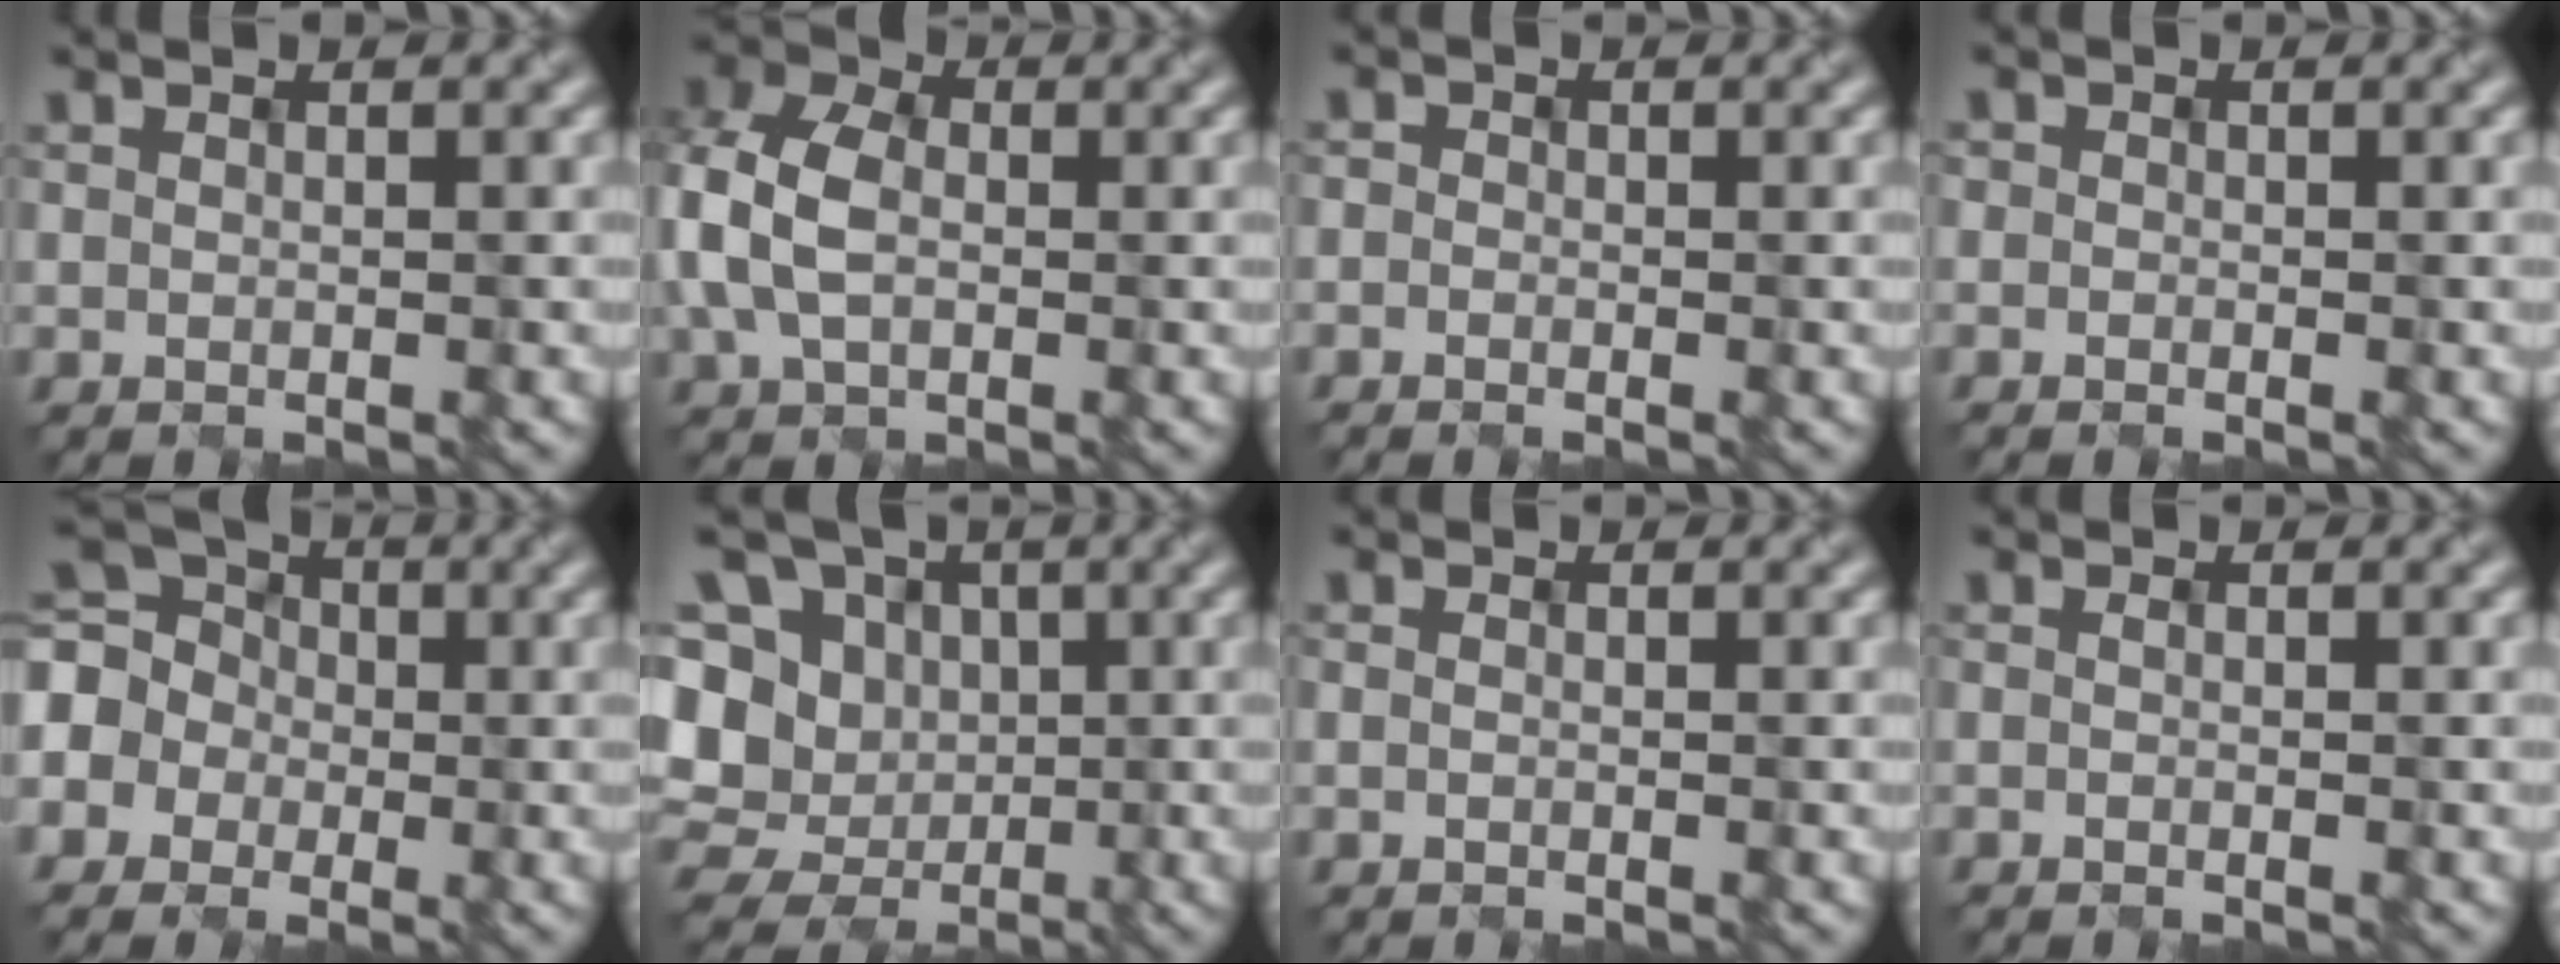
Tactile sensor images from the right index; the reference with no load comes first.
{"total": 6.0, "force": [-1.5, 4.3, 3.9], "torque": [-0.126, 0.001, -0.014]}
{"total": 1.8, "force": [-1.3, -0.6, -1.0], "torque": [0.006, -0.009, -0.002]}
{"total": 1.8, "force": [-1.1, -0.8, -1.1], "torque": [0.005, -0.009, 0.003]}
{"total": 5.0, "force": [-1.8, 4.5, 0.7], "torque": [-0.047, 0.008, -0.037]}
{"total": 12.2, "force": [-0.2, 11.1, 5.2], "torque": [-0.143, 0.032, -0.010]}
{"total": 1.6, "force": [-1.1, -0.8, -0.9], "torque": [0.002, -0.009, 0.001]}
{"total": 1.5, "force": [-1.2, -0.7, -0.6], "torque": [0.000, -0.005, -0.004]}